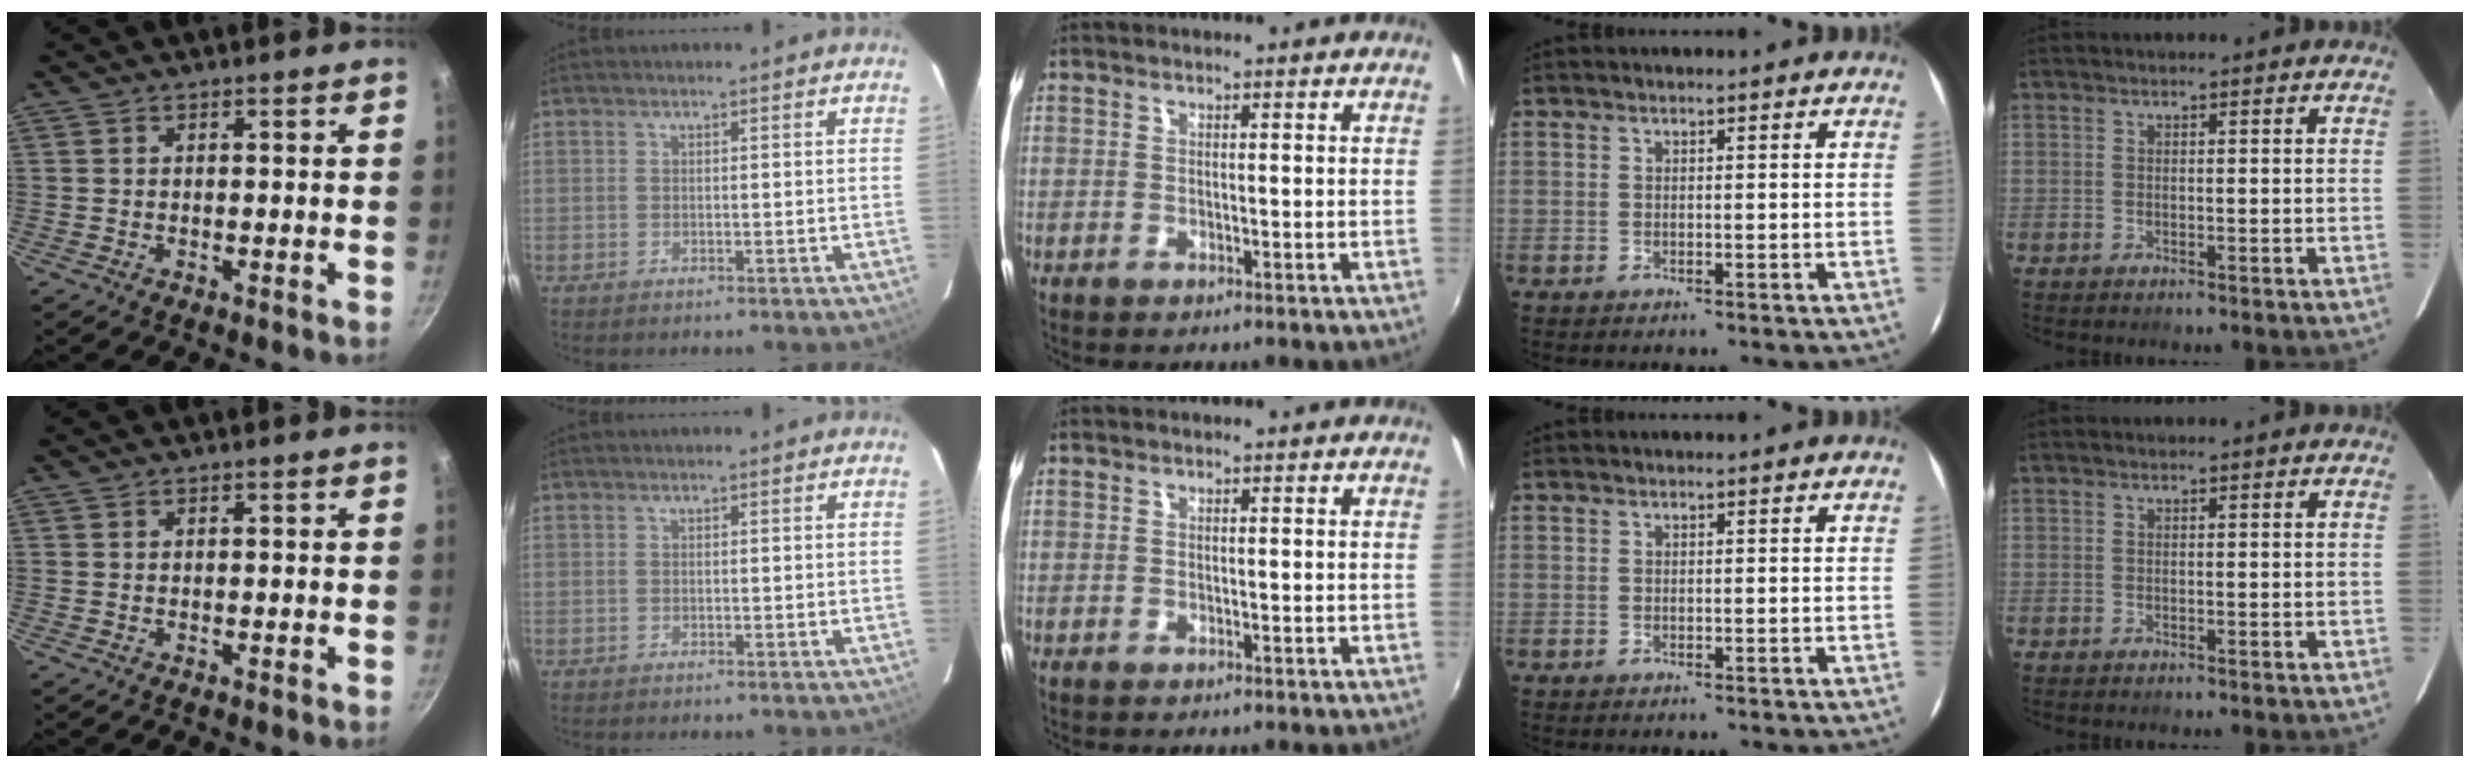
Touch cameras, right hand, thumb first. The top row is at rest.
{}